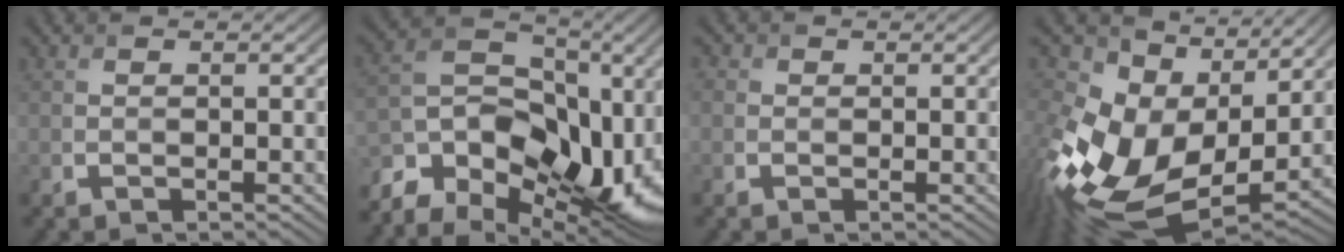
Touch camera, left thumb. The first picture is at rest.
{"total": 16.8, "force": [-7.8, 10.6, 10.3], "torque": [-0.222, -0.017, -0.126]}
{"total": 1.4, "force": [0.2, 1.3, 0.5], "torque": [-0.012, 0.000, 0.004]}
{"total": 16.5, "force": [0.4, 11.2, 12.2], "torque": [-0.261, -0.015, 0.035]}